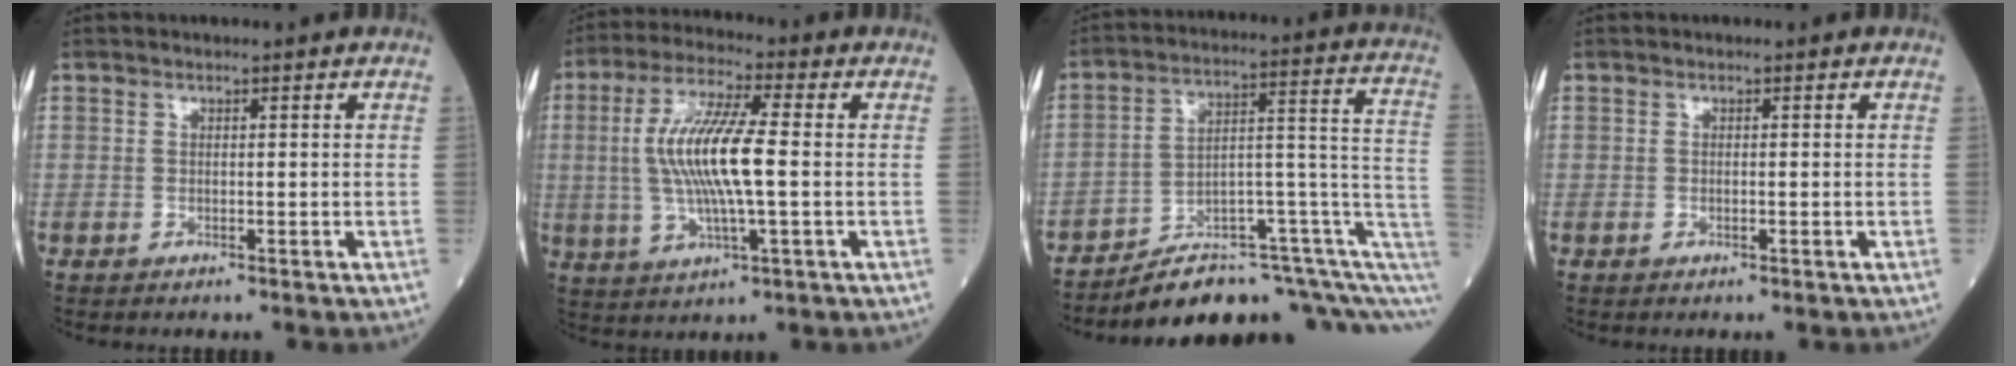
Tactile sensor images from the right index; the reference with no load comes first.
{"total": 11.9, "force": [0.1, 1.7, 11.8], "torque": [-0.241, 0.004, 0.001]}
{"total": 15.1, "force": [-9.2, 3.3, 11.4], "torque": [-0.117, 0.086, -0.132]}
{"total": 0.0}